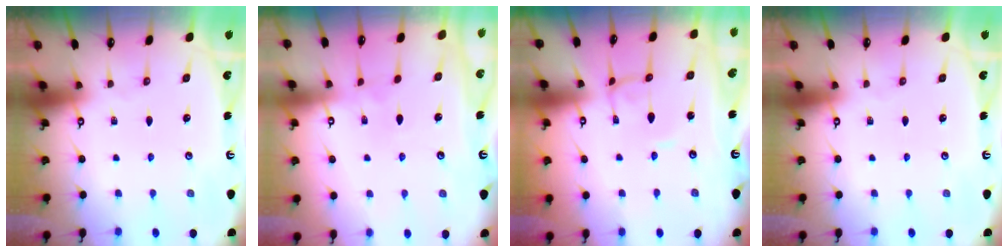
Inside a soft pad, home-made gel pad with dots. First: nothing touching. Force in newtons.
{"total": 3.9, "press": 3.9, "slide": 0.3}
{"total": 2.4, "press": 2.4, "slide": 0.1}
{"total": 0.0}